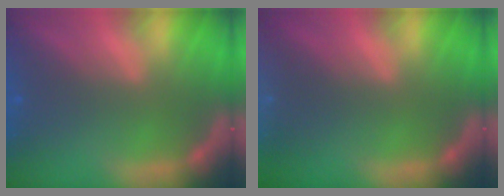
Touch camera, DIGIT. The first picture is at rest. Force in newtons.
{"total": 8.5}